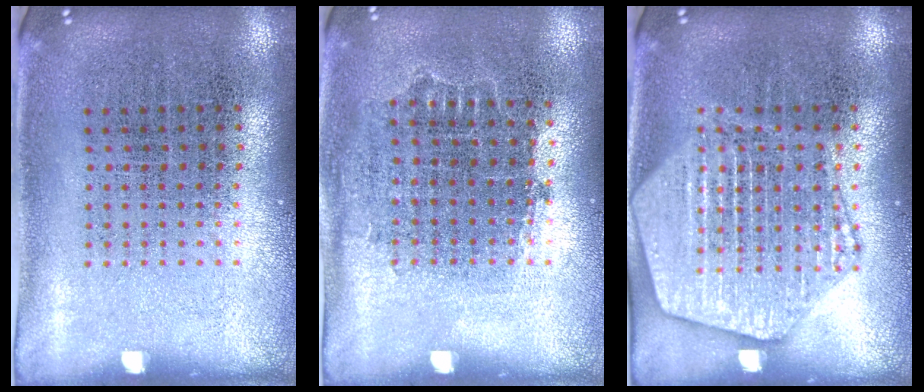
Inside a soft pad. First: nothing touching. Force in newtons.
{"total": 0.8, "press": 0.7, "slide": 0.3}
{"total": 3.9, "press": 3.9, "slide": 0.6}